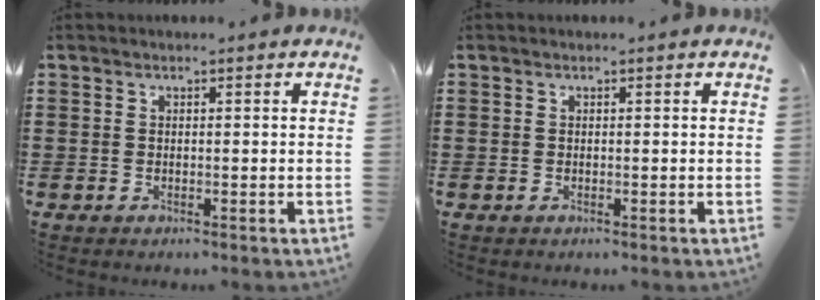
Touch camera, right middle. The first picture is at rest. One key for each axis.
{"total": 0.0}